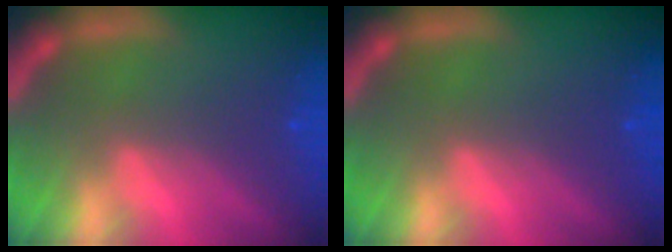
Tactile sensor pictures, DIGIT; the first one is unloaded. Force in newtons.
{"total": 0.0}